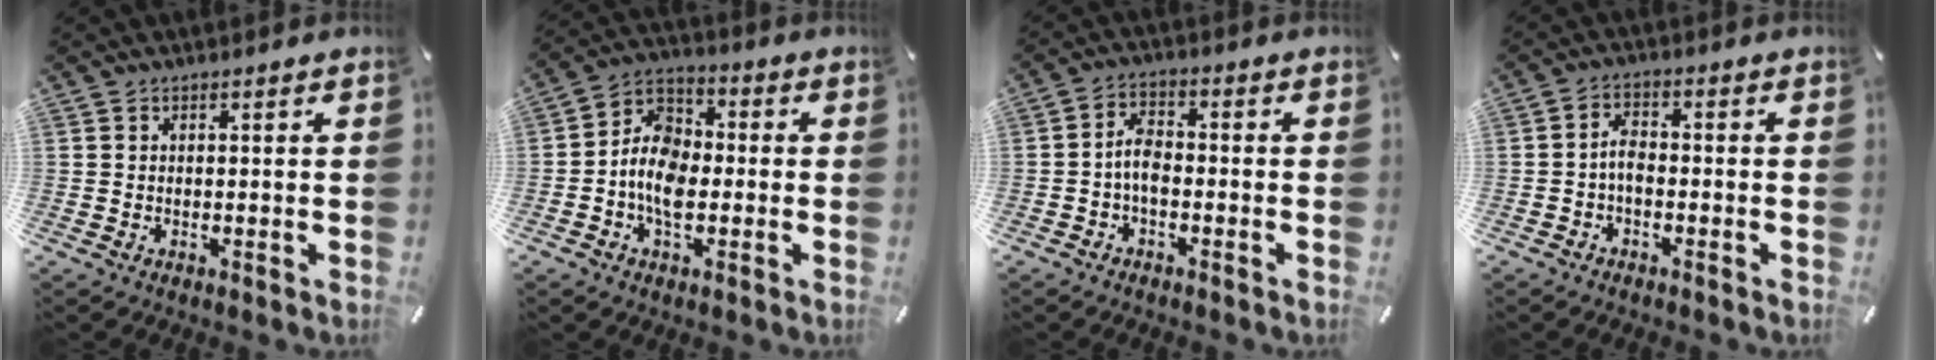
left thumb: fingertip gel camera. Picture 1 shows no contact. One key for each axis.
{"total": 8.8, "fx": -2.8, "fy": 6.0, "fz": 5.8, "tx": -0.127, "ty": 0.016, "tz": -0.052}
{"total": 5.0, "fx": -1.6, "fy": 2.7, "fz": 3.8, "tx": -0.079, "ty": 0.011, "tz": -0.033}
{"total": 3.6, "fx": -1.4, "fy": 1.9, "fz": 2.7, "tx": -0.063, "ty": 0.007, "tz": -0.030}